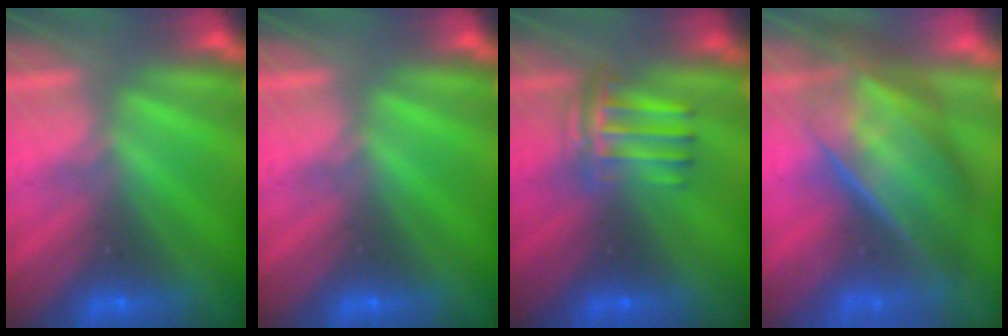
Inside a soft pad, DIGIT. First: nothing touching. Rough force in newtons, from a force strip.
{"total": 0.0}
{"total": 3.9}
{"total": 7.3}